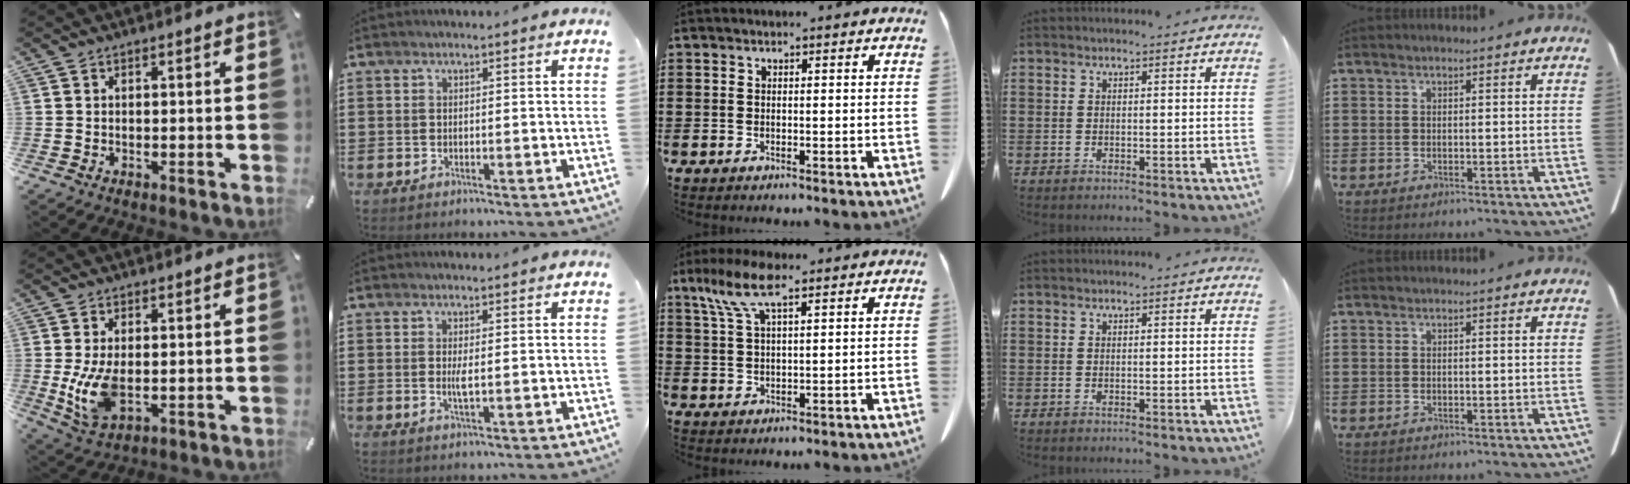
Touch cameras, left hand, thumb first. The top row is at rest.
{"thumb": {"total": 8.9, "force": [-0.4, 5.1, 7.3], "torque": [-0.163, -0.010, -0.007]}, "index": {"total": 2.0, "force": [0.0, 0.4, 1.9], "torque": [-0.044, -0.006, -0.003]}, "middle": {"total": 7.4, "force": [4.5, 2.0, 5.6], "torque": [-0.127, 0.000, 0.077]}}